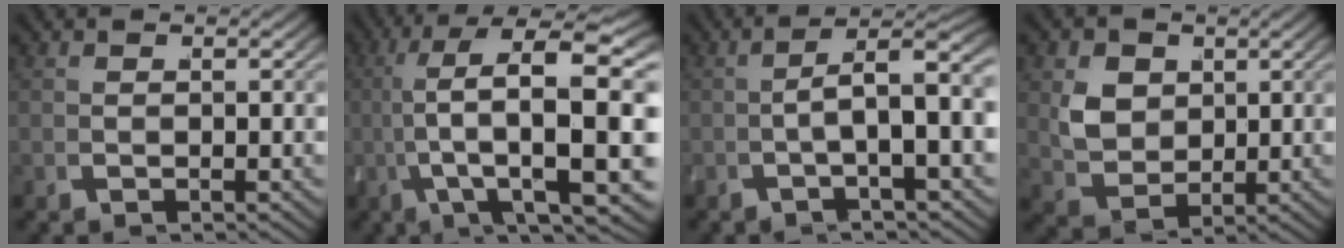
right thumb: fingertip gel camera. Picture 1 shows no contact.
{"total": 14.8, "force": [1.9, 6.4, 13.2], "torque": [-0.238, -0.015, 0.048]}
{"total": 5.8, "force": [0.1, 2.4, 5.2], "torque": [-0.086, 0.002, 0.003]}
{"total": 6.6, "force": [1.4, 5.0, 4.1], "torque": [-0.098, -0.033, 0.045]}